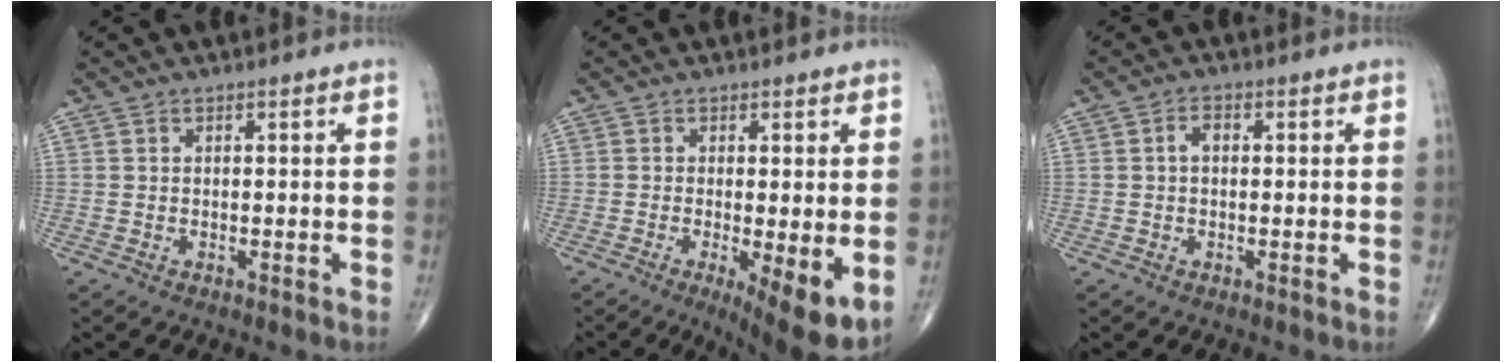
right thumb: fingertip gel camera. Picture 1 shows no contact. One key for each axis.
{"total": 9.2, "fx": -2.3, "fy": 2.4, "fz": 8.6, "tx": -0.126, "ty": -0.026, "tz": -0.032}
{"total": 2.2, "fx": 0.2, "fy": 1.3, "fz": 1.7, "tx": -0.028, "ty": 0.009, "tz": 0.000}